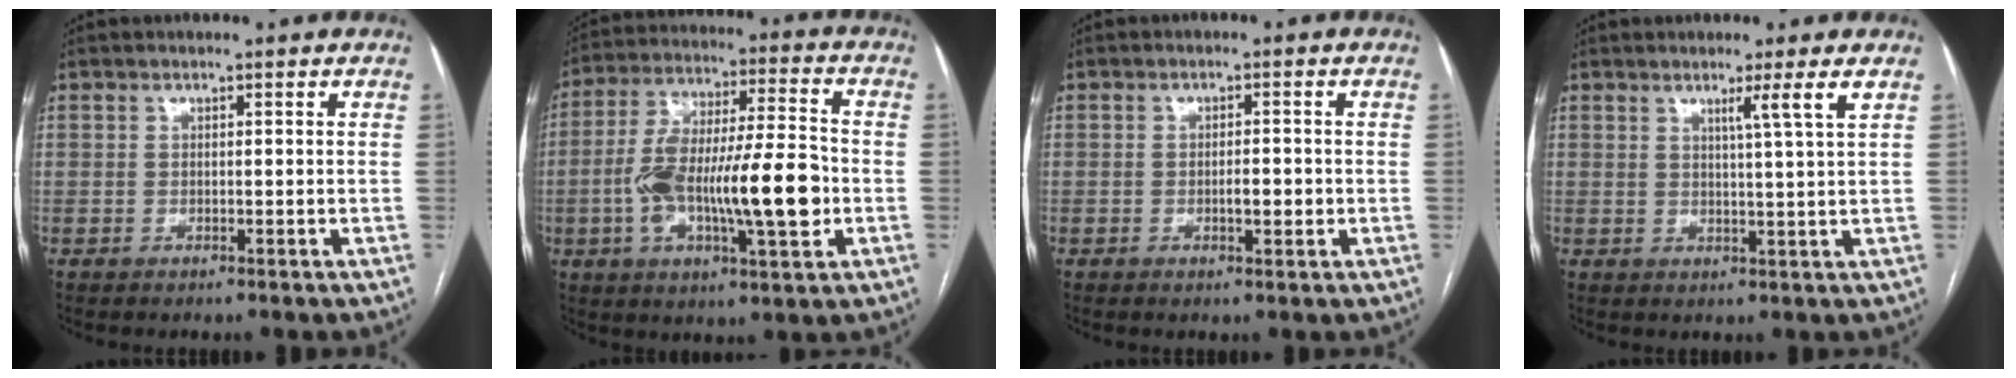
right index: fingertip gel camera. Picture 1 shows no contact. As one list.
[{"total": 18.0, "force": [-3.4, 3.7, 17.3], "torque": [-0.319, 0.012, -0.055]}, {"total": 2.6, "force": [-0.5, 0.8, 2.4], "torque": [-0.042, 0.001, -0.006]}, {"total": 3.4, "force": [1.8, -1.3, 2.5], "torque": [-0.041, -0.014, 0.036]}]